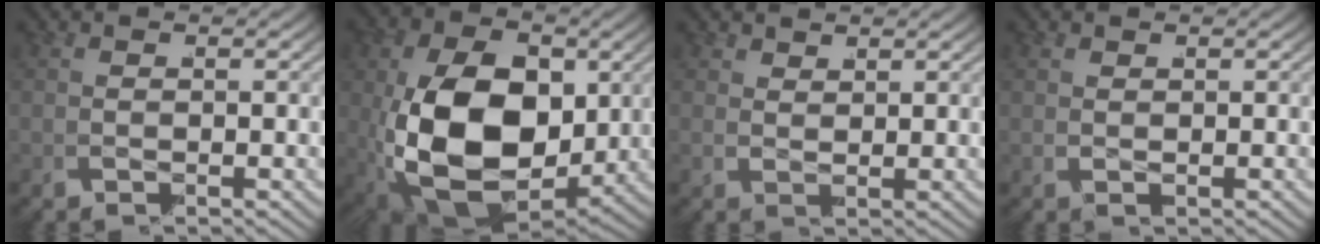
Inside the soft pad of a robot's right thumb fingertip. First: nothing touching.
{"total": 15.5, "force": [-2.0, 10.6, 11.1], "torque": [-0.259, -0.062, -0.003]}
{"total": 1.8, "force": [1.7, -0.3, -0.6], "torque": [0.024, 0.005, 0.031]}
{"total": 0.9, "force": [0.6, -0.3, -0.6], "torque": [0.018, 0.003, 0.014]}